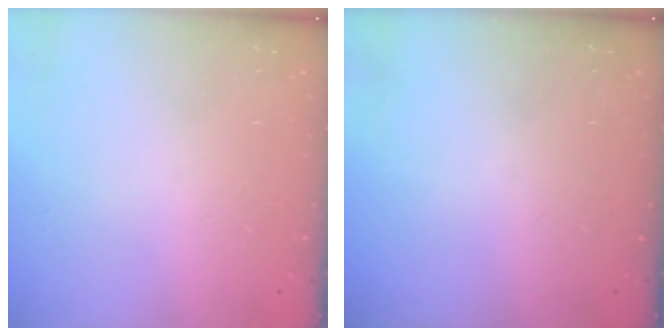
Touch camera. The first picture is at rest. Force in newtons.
{"total": 0.0}